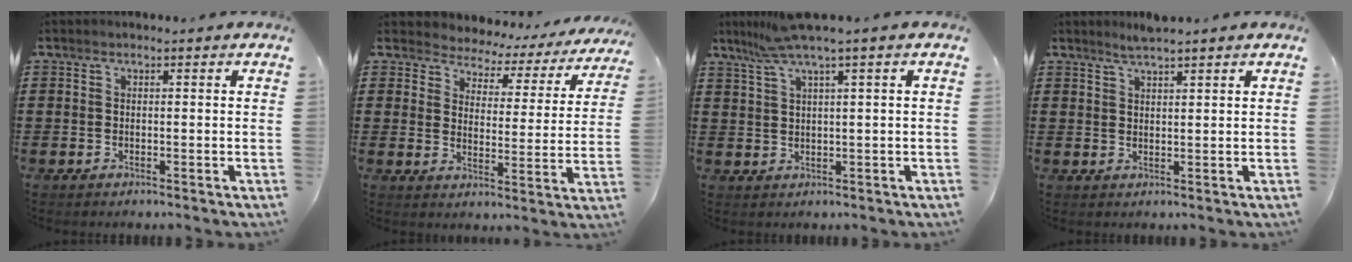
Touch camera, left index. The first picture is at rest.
{"total": 3.3, "force": [3.2, 1.0, -0.2], "torque": [-0.020, -0.026, 0.047]}
{"total": 5.0, "force": [2.9, -0.4, 4.0], "torque": [-0.093, -0.006, 0.048]}
{"total": 2.5, "force": [2.2, 0.0, 1.1], "torque": [-0.025, 0.002, 0.041]}